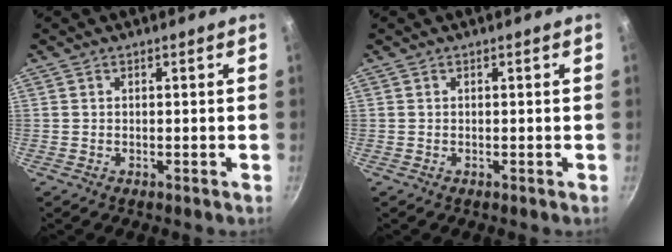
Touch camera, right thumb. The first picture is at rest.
{"total": 0.0}